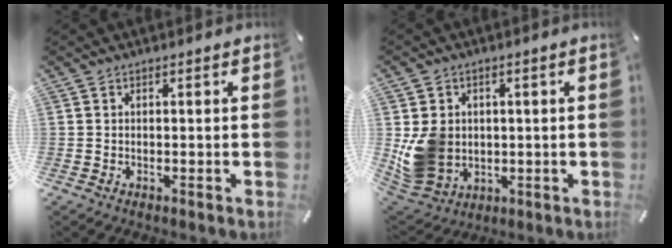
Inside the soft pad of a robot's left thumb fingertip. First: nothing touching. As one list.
[{"total": 10.0, "force": [0.2, 9.1, 4.0], "torque": [-0.088, -0.005, 0.006]}]